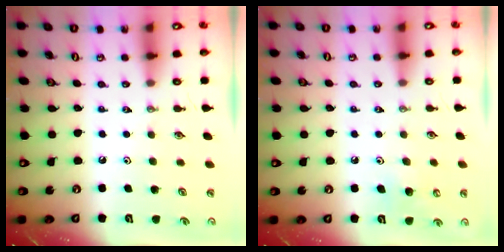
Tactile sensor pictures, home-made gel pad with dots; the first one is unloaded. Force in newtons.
{"total": 7.8, "press": 7.6, "slide": 1.6}